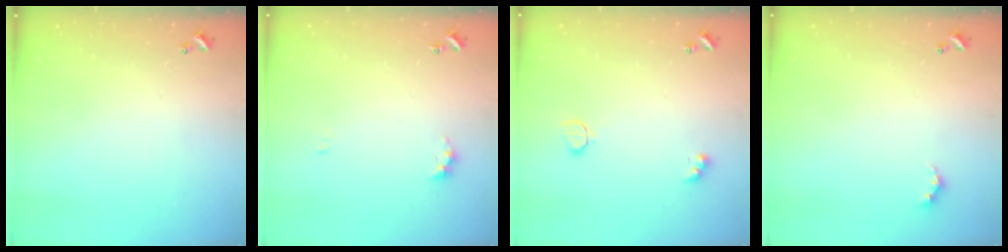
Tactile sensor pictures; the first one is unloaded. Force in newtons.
{"total": 4.9, "press": 4.8, "slide": 0.7}
{"total": 2.6, "press": 2.6, "slide": 0.5}
{"total": 3.4, "press": 3.3, "slide": 0.6}